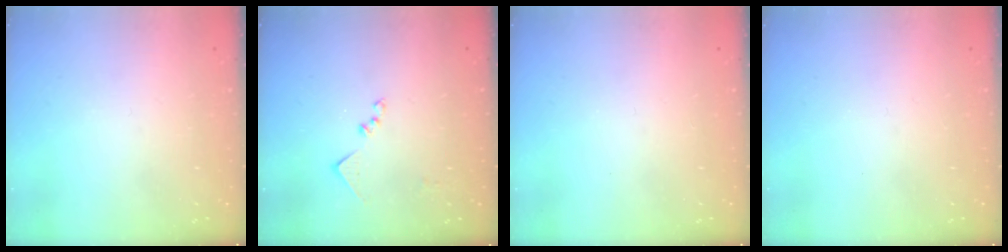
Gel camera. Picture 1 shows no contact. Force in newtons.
{"total": 8.9, "press": 8.9, "slide": 0.3}
{"total": 0.0}
{"total": 0.0}